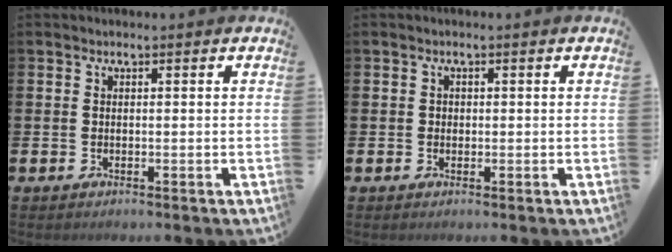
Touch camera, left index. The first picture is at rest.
{"total": 0.7, "force": [0.1, 0.7, 0.2], "torque": [0.004, 0.004, -0.002]}